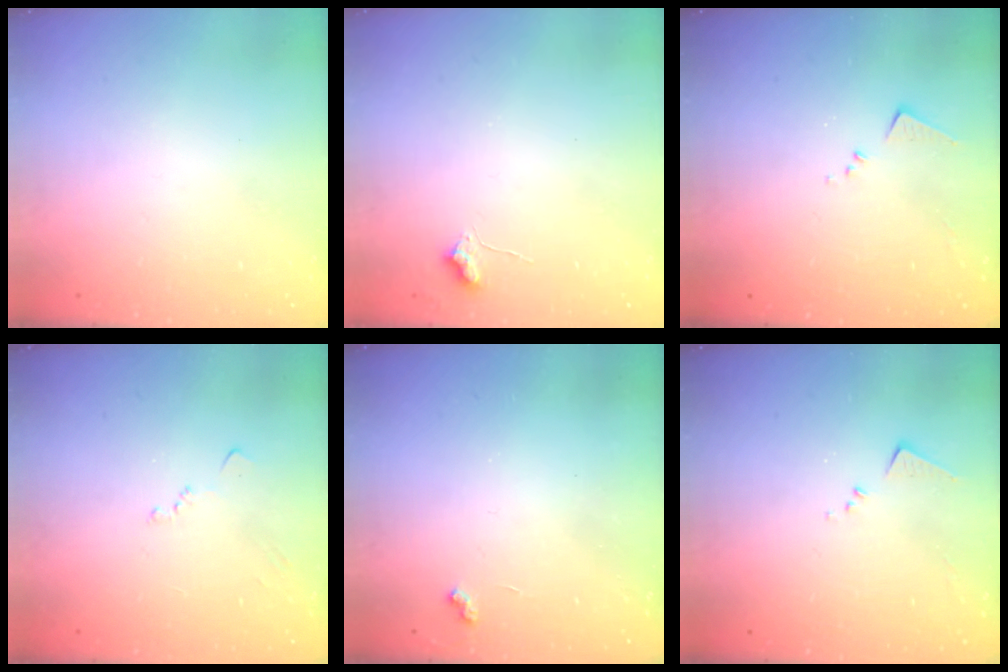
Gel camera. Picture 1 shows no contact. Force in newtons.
{"total": 6.5, "press": 6.5, "slide": 0.8}
{"total": 6.4, "press": 6.4, "slide": 0.4}
{"total": 6.6, "press": 6.5, "slide": 0.8}
{"total": 2.9, "press": 2.8, "slide": 0.6}
{"total": 6.4, "press": 6.4, "slide": 0.4}